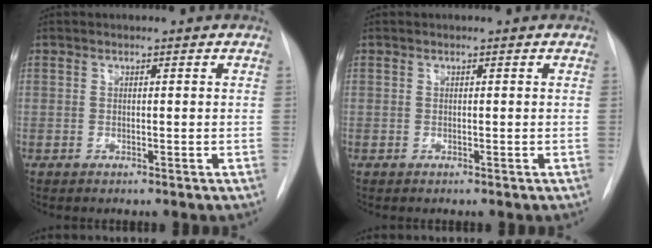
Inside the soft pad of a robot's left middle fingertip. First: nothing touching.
{"total": 0.0}